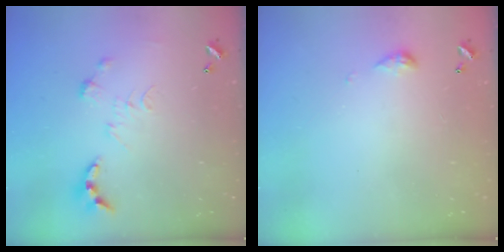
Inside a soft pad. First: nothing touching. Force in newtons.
{"total": 4.0, "press": 4.0, "slide": 0.6}